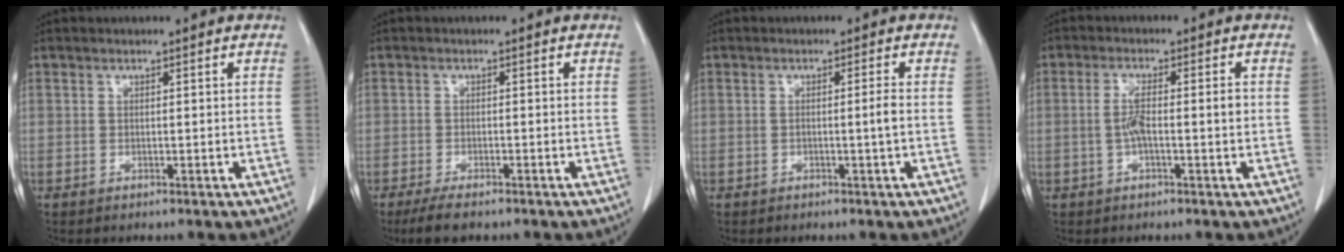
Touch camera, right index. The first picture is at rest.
{"total": 3.5, "force": [-2.6, 1.1, 2.0], "torque": [-0.044, -0.007, -0.043]}
{"total": 1.8, "force": [-0.4, -0.5, 1.7], "torque": [-0.028, -0.002, -0.007]}
{"total": 4.5, "force": [-0.4, 0.5, 4.4], "torque": [-0.088, 0.006, -0.007]}